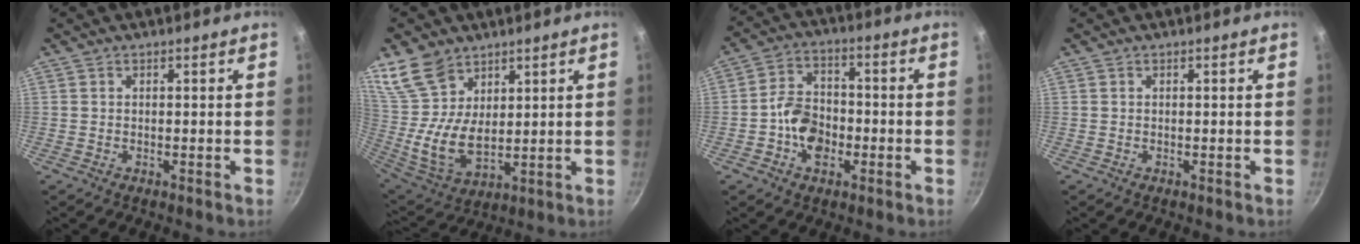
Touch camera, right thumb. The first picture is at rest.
{"total": 14.5, "force": [8.3, 9.0, 7.7], "torque": [-0.138, -0.050, 0.175]}
{"total": 9.2, "force": [-2.6, 6.5, 5.9], "torque": [-0.079, 0.028, -0.054]}
{"total": 0.0}